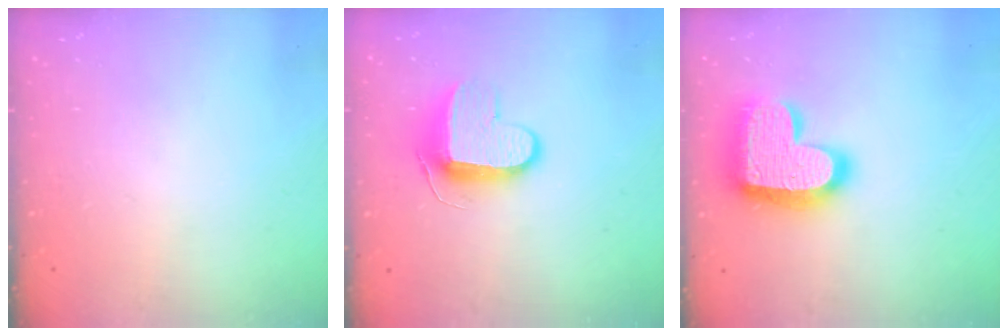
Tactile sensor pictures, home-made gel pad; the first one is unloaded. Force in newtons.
{"total": 10.0, "press": 10.0, "slide": 1.1}
{"total": 22.2, "press": 22.1, "slide": 1.5}